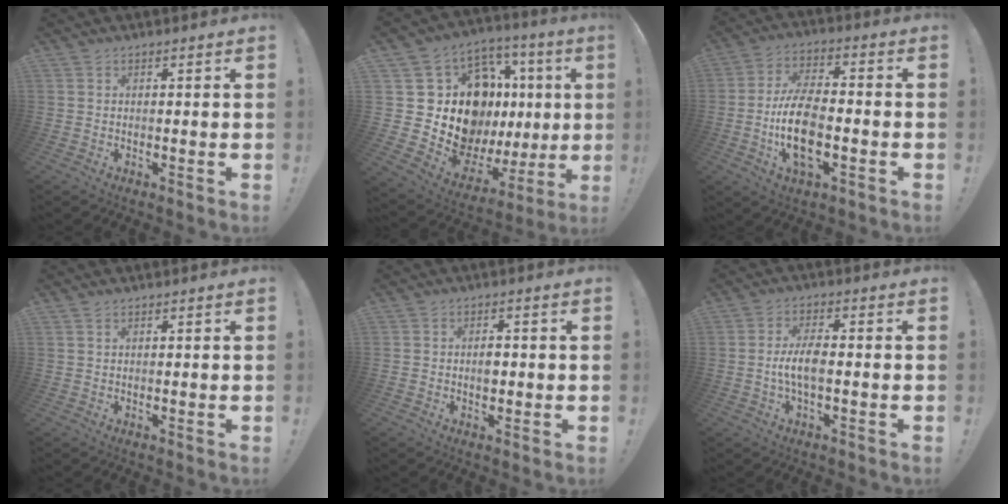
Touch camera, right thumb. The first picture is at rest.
{"total": 19.3, "force": [5.1, 14.4, 11.7], "torque": [-0.208, -0.047, 0.141]}
{"total": 15.0, "force": [-3.8, 7.4, 12.5], "torque": [-0.252, 0.002, -0.068]}
{"total": 0.5, "force": [0.3, 0.2, 0.3], "torque": [-0.005, 0.000, 0.006]}
{"total": 3.0, "force": [-0.5, 2.0, 2.2], "torque": [-0.025, 0.003, -0.013]}
{"total": 6.9, "force": [-1.2, 2.2, 6.4], "torque": [-0.139, -0.002, -0.025]}